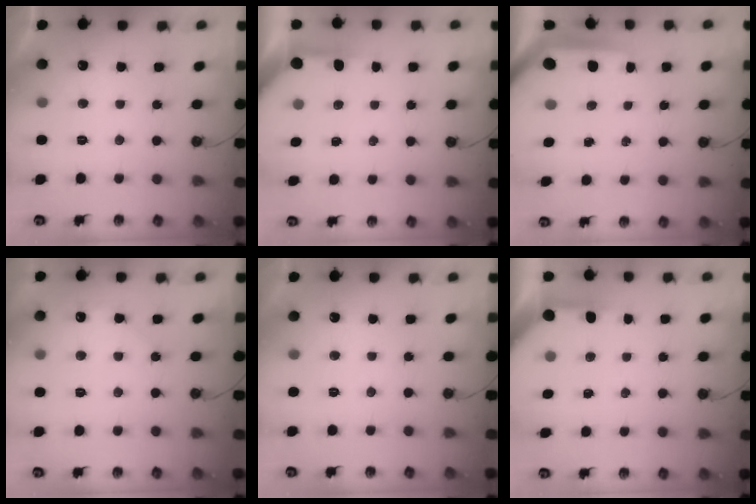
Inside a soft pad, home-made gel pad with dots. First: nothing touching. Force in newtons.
{"total": 3.9, "press": 3.8, "slide": 0.4}
{"total": 7.4, "press": 7.4, "slide": 0.7}
{"total": 6.5, "press": 6.5, "slide": 0.8}
{"total": 0.0}
{"total": 3.9, "press": 3.9, "slide": 0.5}